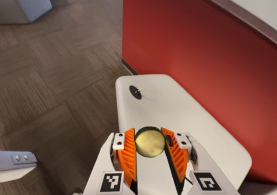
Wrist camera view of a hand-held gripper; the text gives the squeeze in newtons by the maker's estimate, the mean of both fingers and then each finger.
{"total": 11.3, "left": 11.6, "right": 11.0}